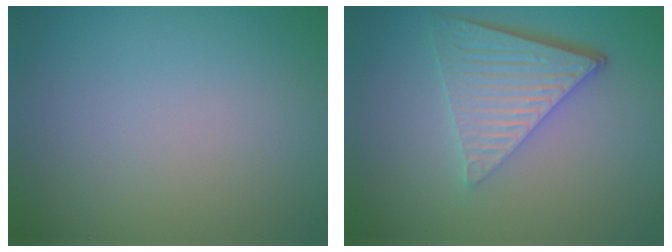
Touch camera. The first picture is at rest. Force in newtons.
{"total": 6.5, "press": 4.3, "slide": 4.9}